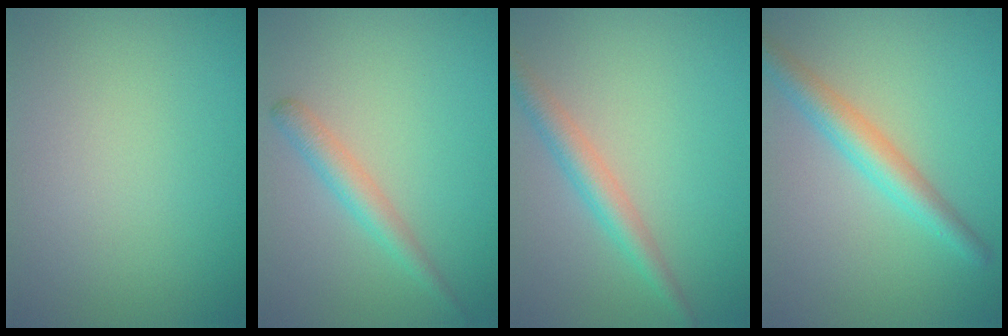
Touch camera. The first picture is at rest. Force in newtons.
{"total": 2.3, "press": 2.3, "slide": 0.1}
{"total": 2.9, "press": 2.9, "slide": 0.2}
{"total": 3.7, "press": 3.7, "slide": 0.1}